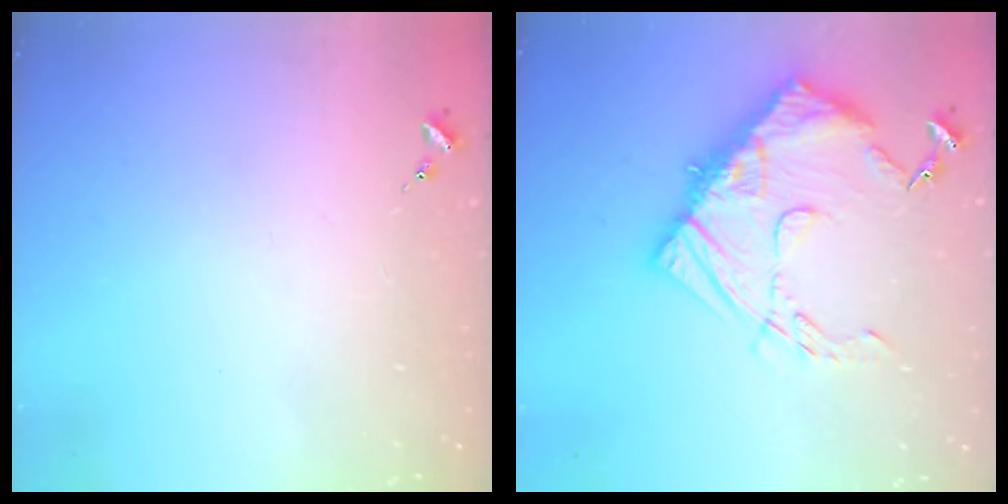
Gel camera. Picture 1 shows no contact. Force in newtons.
{"total": 15.2, "press": 15.1, "slide": 1.4}